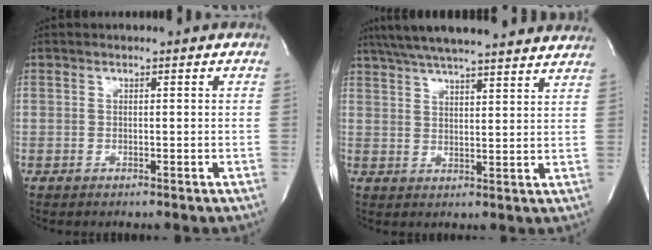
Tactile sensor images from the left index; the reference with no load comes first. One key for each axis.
{"total": 22.5, "fx": 19.8, "fy": 2.2, "fz": 10.5, "tx": -0.178, "ty": 0.035, "tz": 0.268}